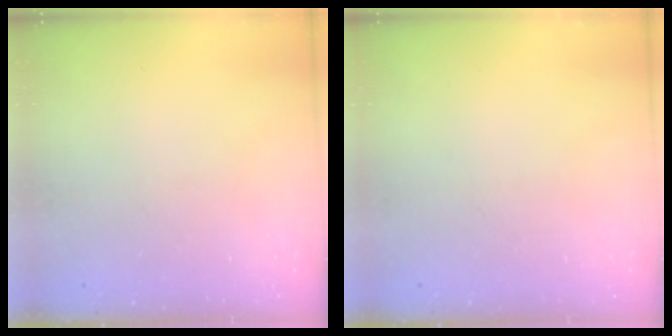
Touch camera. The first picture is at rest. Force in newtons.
{"total": 0.0}